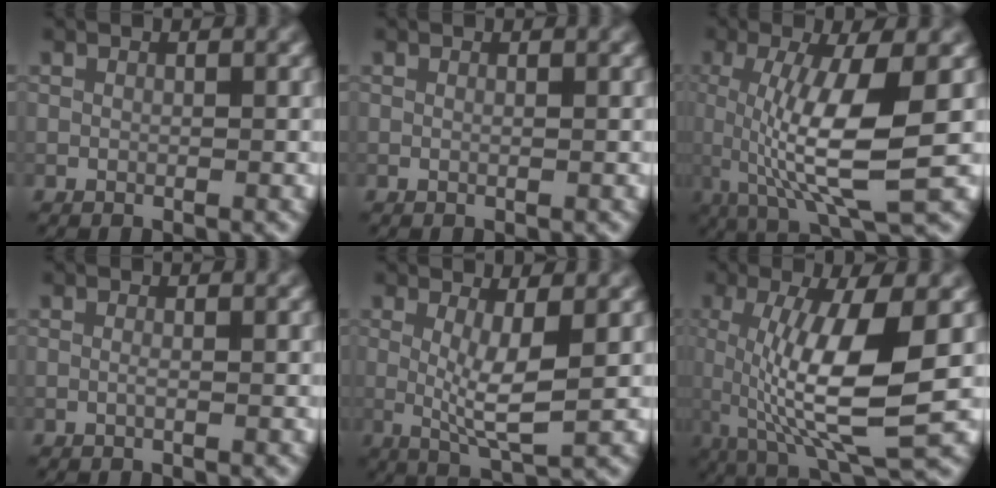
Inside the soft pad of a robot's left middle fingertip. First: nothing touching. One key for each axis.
{"total": 0.0}
{"total": 8.7, "fx": -0.2, "fy": 2.3, "fz": 8.4, "tx": -0.145, "ty": -0.011, "tz": 0.002}
{"total": 0.6, "fx": -0.1, "fy": 0.1, "fz": 0.6, "tx": -0.012, "ty": -0.003, "tz": -0.006}
{"total": 4.6, "fx": 0.2, "fy": 0.9, "fz": 4.5, "tx": -0.086, "ty": -0.010, "tz": 0.006}
{"total": 9.7, "fx": -0.1, "fy": 2.6, "fz": 9.3, "tx": -0.163, "ty": -0.012, "tz": 0.004}